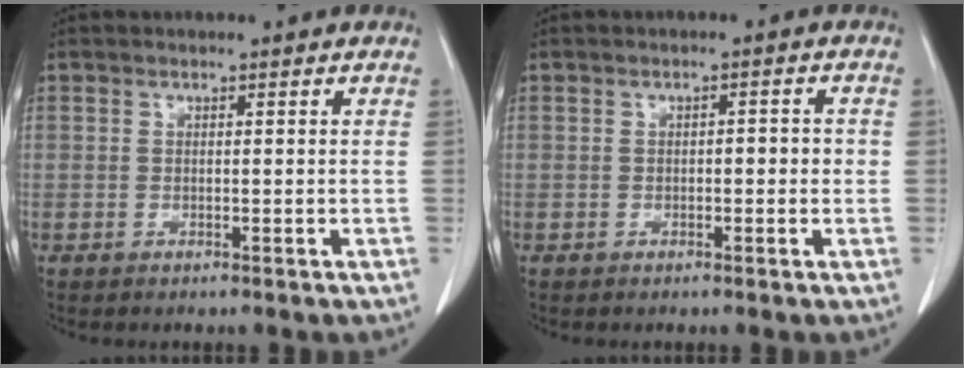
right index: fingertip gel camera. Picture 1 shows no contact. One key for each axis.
{"total": 2.1, "fx": -0.2, "fy": 0.9, "fz": 1.9, "tx": -0.023, "ty": 0.007, "tz": -0.003}